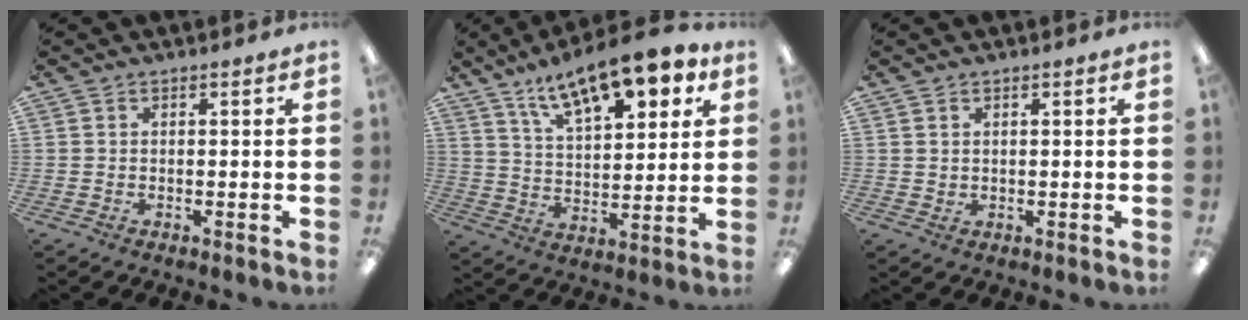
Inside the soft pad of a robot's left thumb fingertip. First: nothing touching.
{"total": 15.1, "force": [11.2, 5.3, 8.7], "torque": [-0.149, -0.054, 0.193]}
{"total": 1.0, "force": [0.7, 0.6, 0.2], "torque": [-0.004, 0.002, 0.013]}